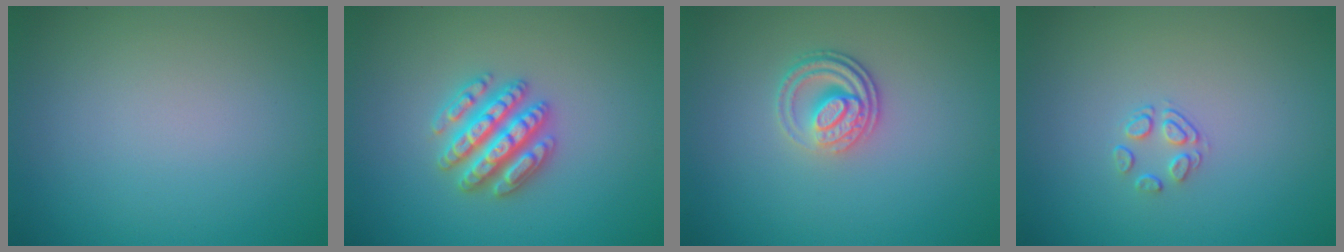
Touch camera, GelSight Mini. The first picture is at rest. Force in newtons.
{"total": 4.7, "press": 4.6, "slide": 0.9}
{"total": 3.0, "press": 2.4, "slide": 1.8}
{"total": 1.5, "press": 0.8, "slide": 1.3}